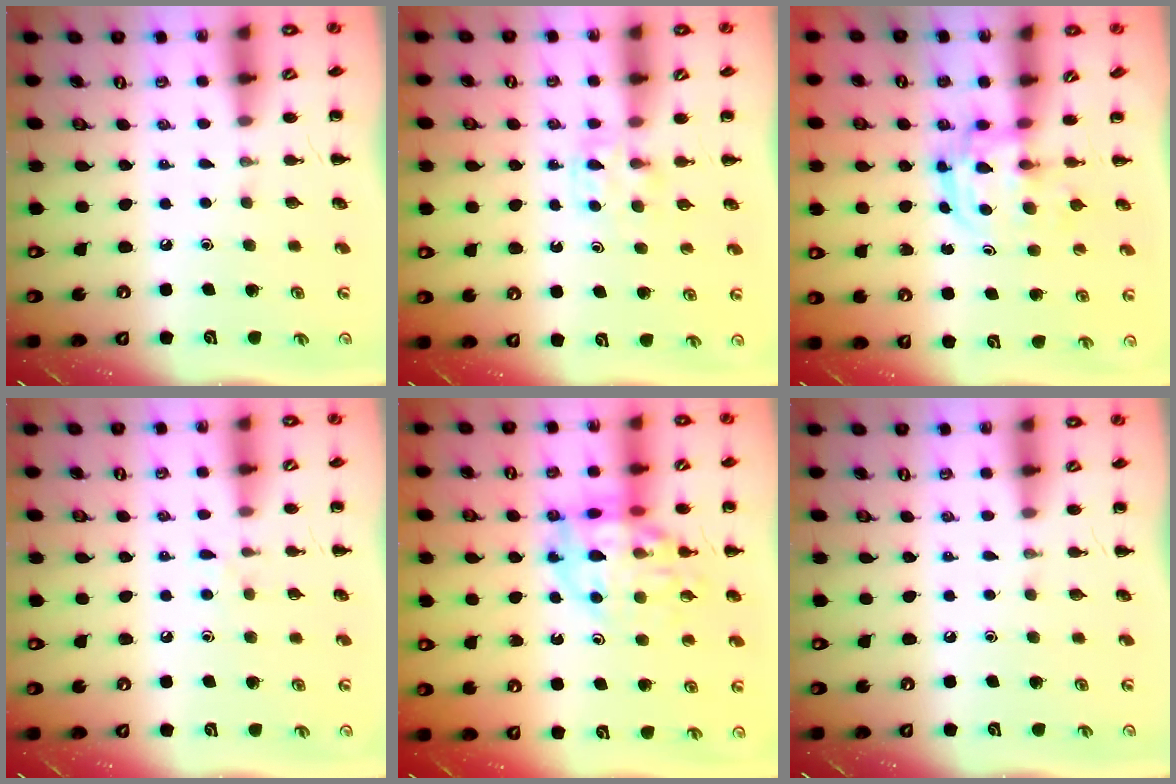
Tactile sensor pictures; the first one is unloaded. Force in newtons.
{"total": 3.7, "press": 3.5, "slide": 1.3}
{"total": 3.0, "press": 3.0, "slide": 0.4}
{"total": 4.3, "press": 3.9, "slide": 1.8}
{"total": 14.8, "press": 14.5, "slide": 2.9}
{"total": 0.0}